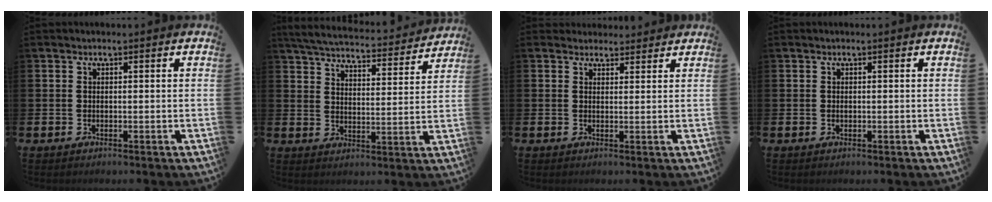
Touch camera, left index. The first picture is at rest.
{"total": 5.2, "force": [5.0, 0.6, 1.1], "torque": [-0.046, -0.038, 0.085]}
{"total": 2.6, "force": [2.4, 1.0, -0.2], "torque": [0.010, -0.010, 0.042]}
{"total": 0.0}